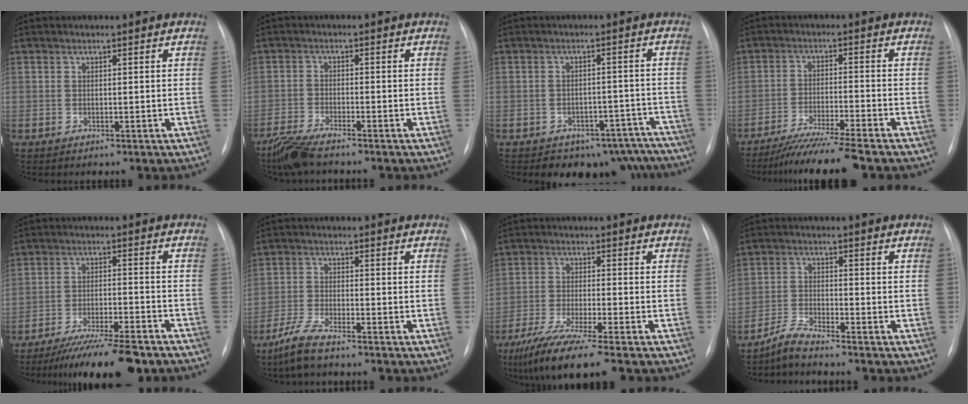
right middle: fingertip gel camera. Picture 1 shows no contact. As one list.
[{"total": 5.6, "force": [-4.7, 0.5, 3.0], "torque": [-0.065, -0.020, -0.092]}, {"total": 12.2, "force": [-10.2, 6.3, 1.9], "torque": [0.002, 0.031, -0.109]}, {"total": 10.3, "force": [-8.7, -1.4, 5.2], "torque": [-0.078, -0.036, -0.143]}, {"total": 12.4, "force": [-10.5, 0.8, 6.7], "torque": [-0.098, -0.022, -0.164]}, {"total": 5.1, "force": [-4.1, 0.5, 2.9], "torque": [-0.075, -0.013, -0.088]}, {"total": 11.4, "force": [-8.5, -0.1, 7.6], "torque": [-0.137, -0.036, -0.141]}, {"total": 3.6, "force": [-3.4, -0.4, 0.9], "torque": [-0.026, -0.015, -0.074]}]